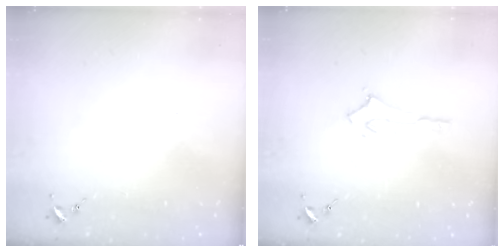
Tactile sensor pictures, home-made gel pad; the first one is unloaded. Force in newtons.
{"total": 2.9, "press": 2.9, "slide": 0.3}